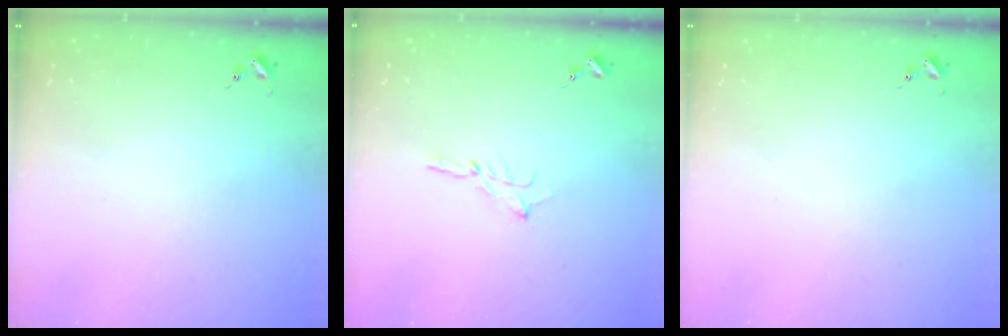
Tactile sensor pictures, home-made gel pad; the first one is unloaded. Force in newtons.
{"total": 2.3, "press": 2.3, "slide": 0.2}
{"total": 0.0}